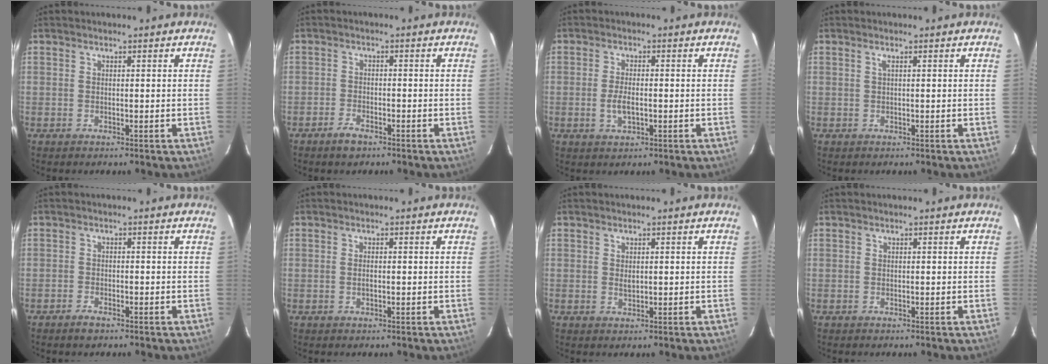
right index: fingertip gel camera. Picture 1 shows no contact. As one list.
[{"total": 3.1, "force": [-2.4, 1.4, 1.5], "torque": [-0.043, -0.001, -0.046]}, {"total": 3.7, "force": [-0.9, 1.6, 3.2], "torque": [-0.066, -0.001, -0.016]}, {"total": 0.6, "force": [0.2, -0.2, 0.6], "torque": [-0.012, 0.002, 0.002]}, {"total": 2.1, "force": [-1.7, 0.8, 0.9], "torque": [-0.025, -0.001, -0.033]}, {"total": 1.0, "force": [-0.1, 0.4, 0.9], "torque": [-0.016, 0.003, -0.002]}, {"total": 1.1, "force": [0.3, 0.7, 0.8], "torque": [-0.012, 0.002, 0.007]}, {"total": 0.0}]